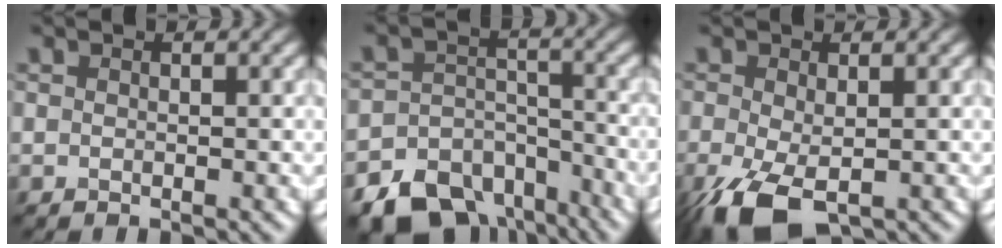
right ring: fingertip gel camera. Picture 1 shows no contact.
{"total": 11.7, "force": [-8.7, 7.1, 3.0], "torque": [-0.048, -0.011, -0.126]}
{"total": 6.0, "force": [-2.5, 3.1, 4.4], "torque": [-0.112, -0.019, -0.042]}